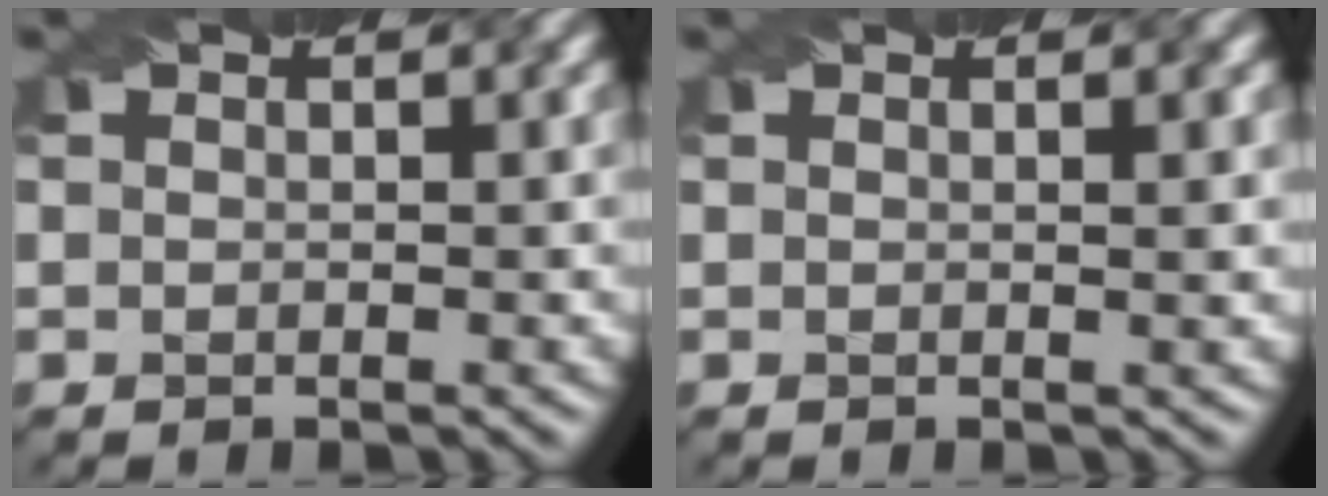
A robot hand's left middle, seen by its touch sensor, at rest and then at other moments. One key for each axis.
{"total": 1.5, "fx": 0.3, "fy": 0.5, "fz": 1.4, "tx": -0.015, "ty": 0.001, "tz": -0.002}